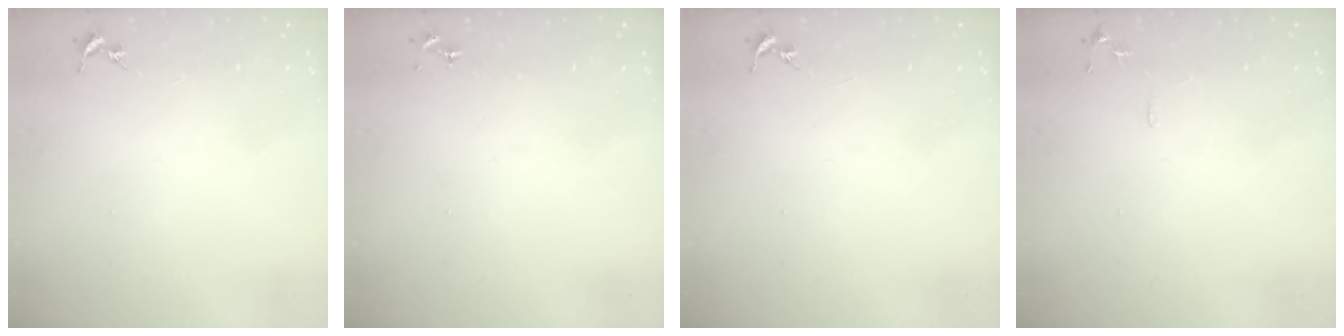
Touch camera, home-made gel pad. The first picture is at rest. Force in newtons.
{"total": 0.0}
{"total": 0.0}
{"total": 5.7, "press": 5.6, "slide": 0.6}